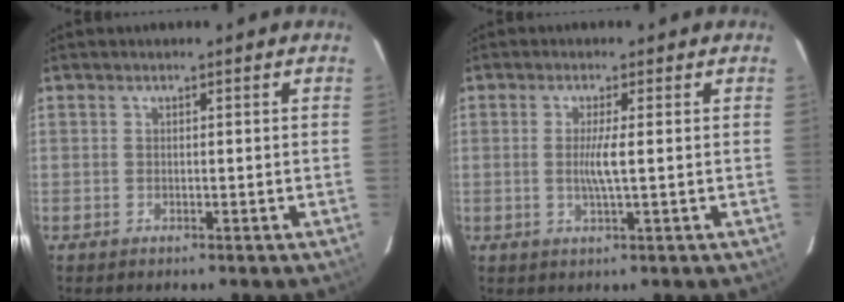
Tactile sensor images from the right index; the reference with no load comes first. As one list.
[{"total": 3.3, "force": [0.0, -0.3, 3.3], "torque": [-0.068, -0.005, 0.000]}]